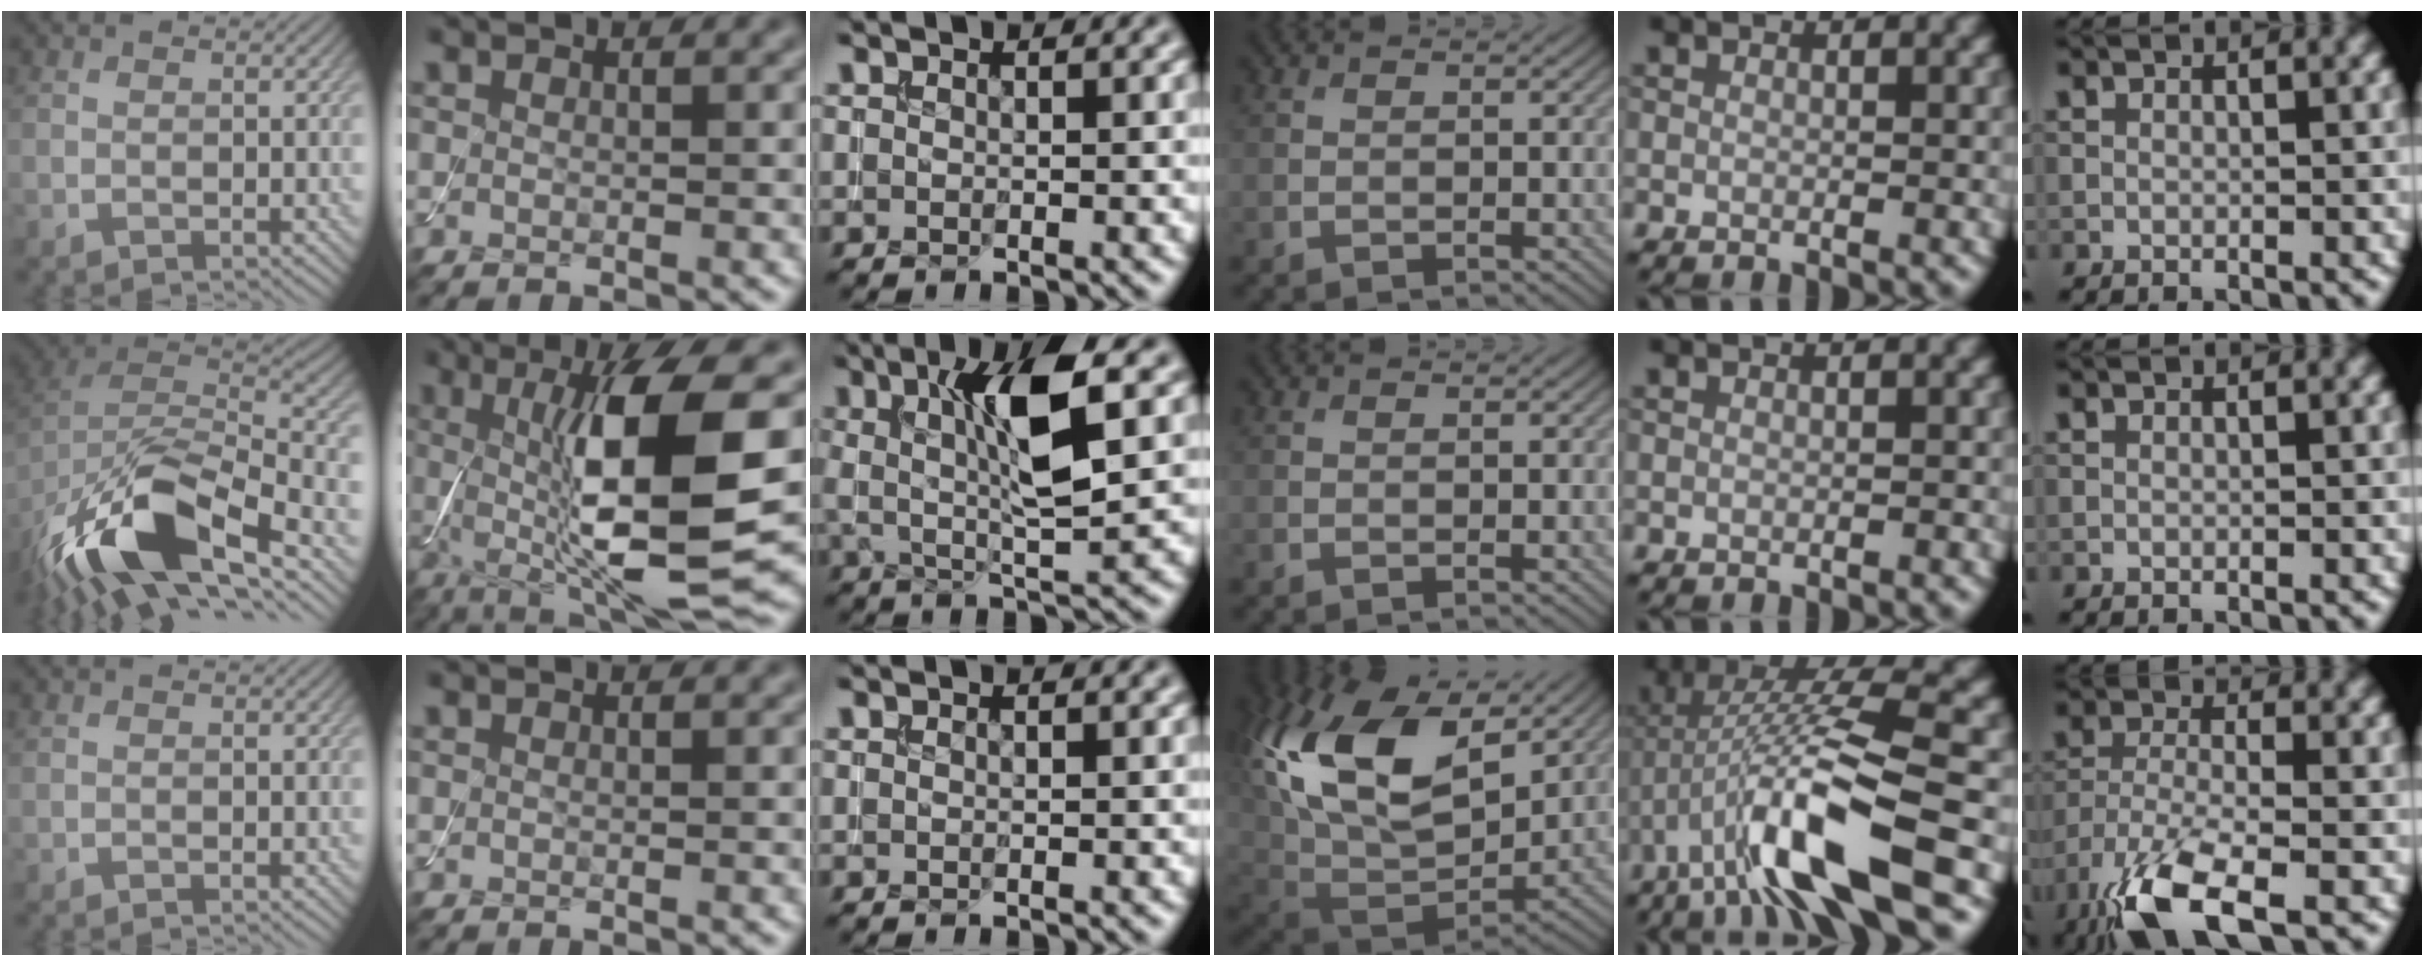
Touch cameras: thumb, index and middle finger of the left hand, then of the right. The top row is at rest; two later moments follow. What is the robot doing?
{"motion": "assemble", "object": "toy tower of hanoi"}